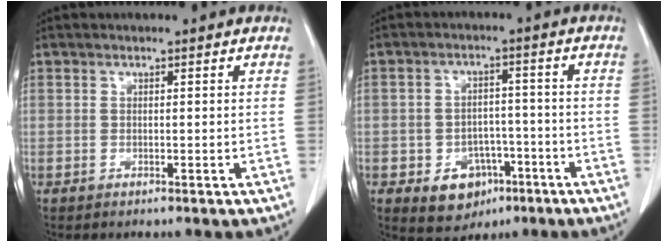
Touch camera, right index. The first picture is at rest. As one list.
[{"total": 7.4, "force": [-3.5, 5.5, 3.6], "torque": [-0.054, 0.009, -0.043]}]